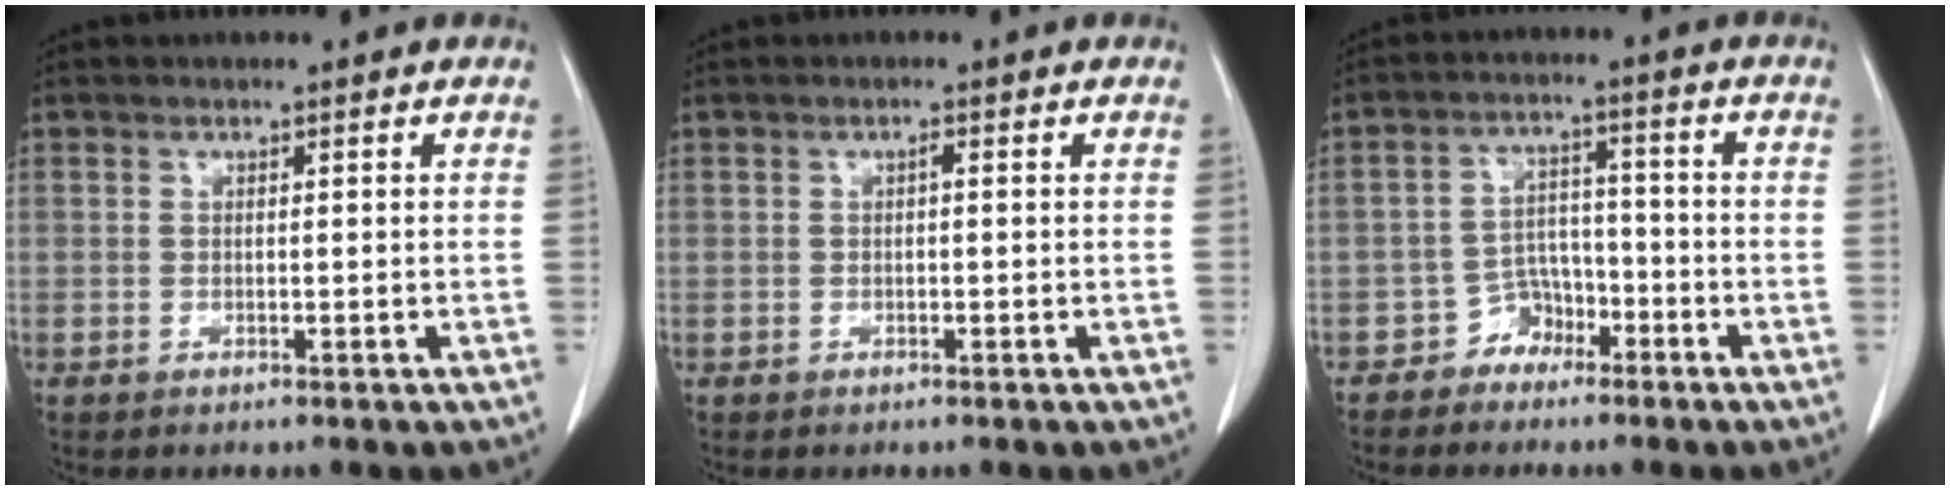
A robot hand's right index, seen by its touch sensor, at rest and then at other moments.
{"total": 0.5, "force": [0.0, 0.1, 0.5], "torque": [-0.009, 0.002, 0.000]}
{"total": 4.5, "force": [-3.0, 3.3, 0.7], "torque": [-0.002, 0.016, -0.051]}